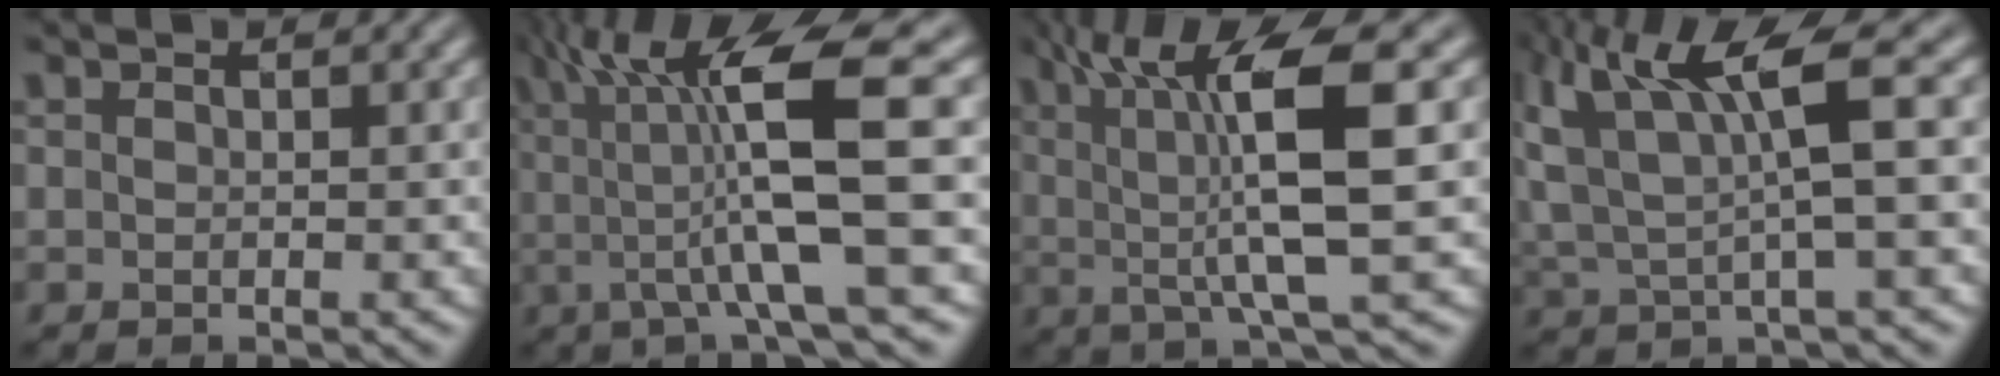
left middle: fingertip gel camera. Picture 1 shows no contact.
{"total": 10.8, "force": [1.1, 2.1, 10.6], "torque": [-0.167, 0.008, 0.022]}
{"total": 9.5, "force": [1.3, 1.9, 9.2], "torque": [-0.161, -0.001, 0.031]}
{"total": 8.6, "force": [2.9, 2.0, 7.8], "torque": [-0.163, 0.012, 0.062]}